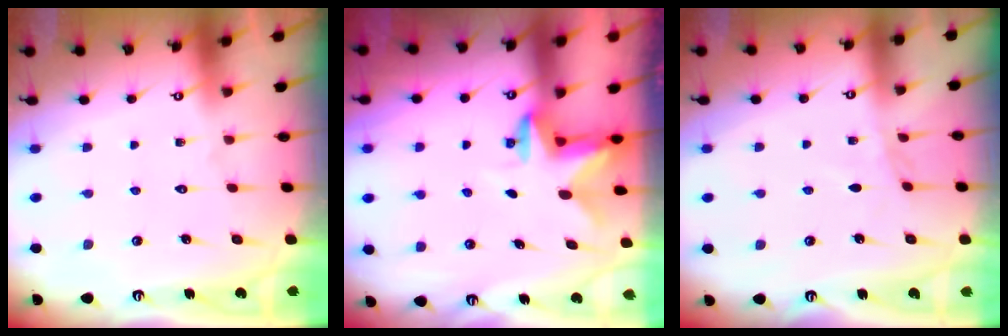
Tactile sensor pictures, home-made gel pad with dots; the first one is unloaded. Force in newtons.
{"total": 2.6, "press": 2.6, "slide": 0.5}
{"total": 3.2, "press": 3.2, "slide": 0.4}